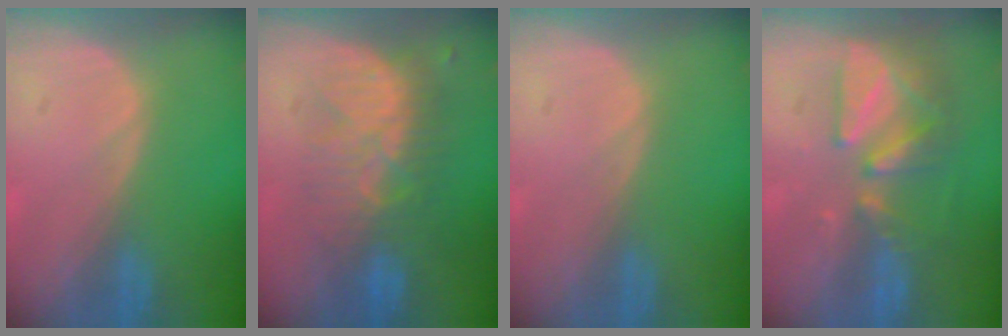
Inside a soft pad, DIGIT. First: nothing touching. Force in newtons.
{"total": 8.3, "press": 8.1, "slide": 2.0}
{"total": 0.0}
{"total": 8.9, "press": 7.8, "slide": 4.2}